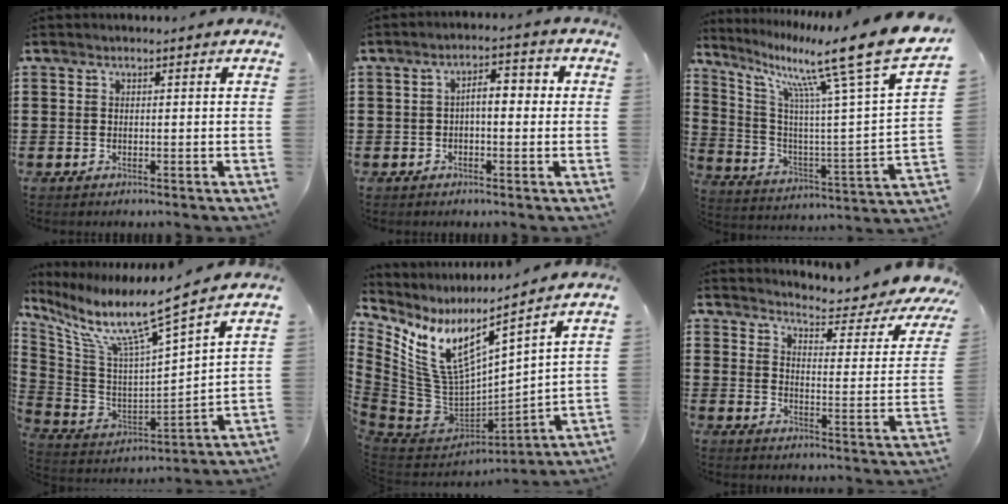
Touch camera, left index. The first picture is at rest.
{"total": 4.1, "force": [-0.3, 1.6, 3.8], "torque": [-0.074, 0.011, -0.011]}
{"total": 16.1, "force": [11.4, 0.8, 11.4], "torque": [-0.221, -0.078, 0.169]}
{"total": 10.0, "force": [7.3, 0.2, 6.8], "torque": [-0.161, -0.063, 0.113]}
{"total": 9.3, "force": [5.7, 3.4, 6.5], "torque": [-0.158, -0.059, 0.099]}
{"total": 4.3, "force": [4.0, 0.1, 1.7], "torque": [-0.041, -0.041, 0.056]}